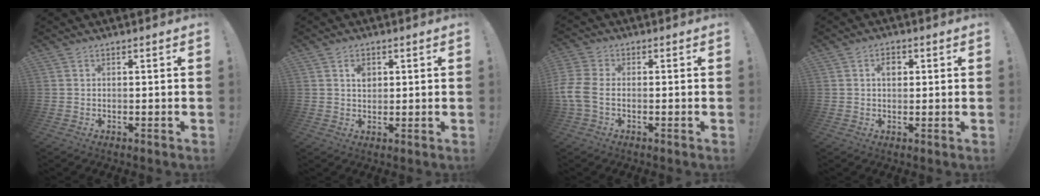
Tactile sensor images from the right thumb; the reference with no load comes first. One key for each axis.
{"total": 3.1, "fx": 1.1, "fy": 2.4, "fz": 1.6, "tx": -0.014, "ty": -0.003, "tz": 0.016}
{"total": 6.6, "fx": -1.1, "fy": 4.2, "fz": 5.0, "tx": -0.121, "ty": -0.009, "tz": -0.018}
{"total": 3.1, "fx": 0.8, "fy": 1.9, "fz": 2.3, "tx": -0.025, "ty": -0.001, "tz": 0.008}